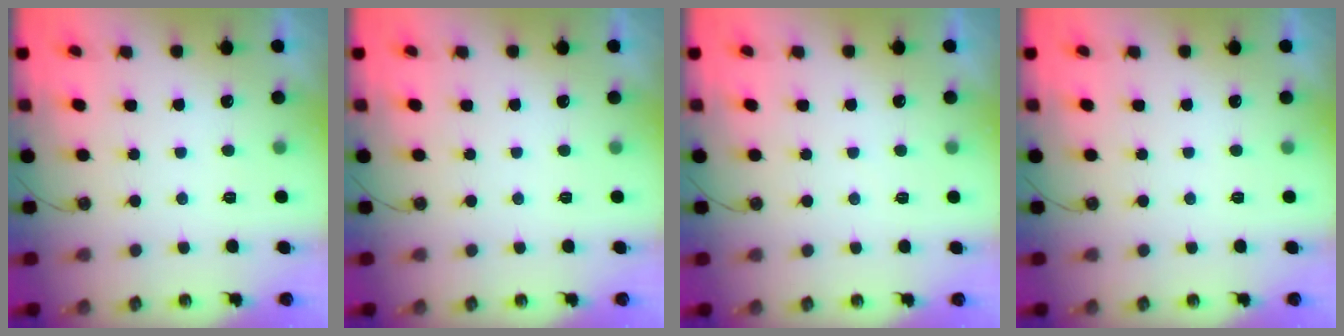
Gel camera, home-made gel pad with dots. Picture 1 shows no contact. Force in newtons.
{"total": 0.0}
{"total": 3.1, "press": 3.1, "slide": 0.3}
{"total": 0.0}